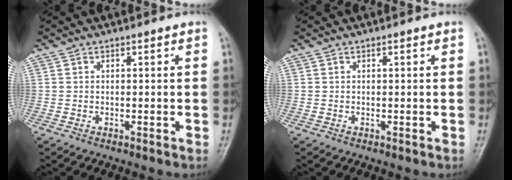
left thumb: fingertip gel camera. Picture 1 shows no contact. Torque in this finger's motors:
{"motor_torque": [-0.01, 0.02, 0.00, 0.04, 0.00]}